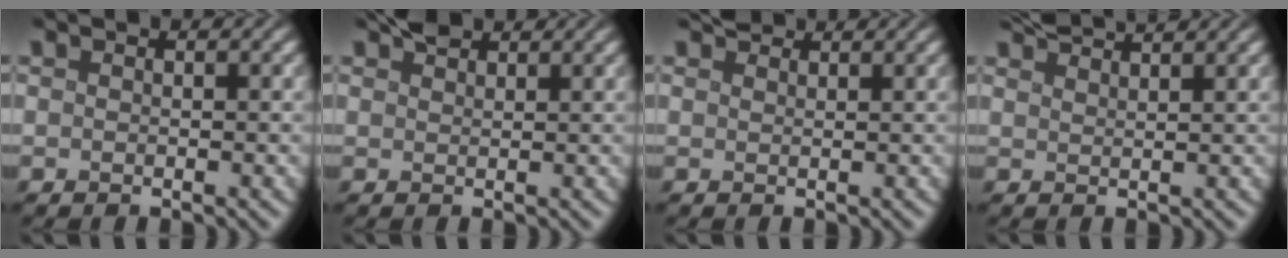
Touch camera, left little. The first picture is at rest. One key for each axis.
{"total": 2.0, "fx": 1.8, "fy": 0.6, "fz": 0.7, "tx": -0.009, "ty": 0.009, "tz": 0.034}
{"total": 1.8, "fx": 1.8, "fy": 0.4, "fz": 0.4, "tx": -0.008, "ty": 0.006, "tz": 0.029}
{"total": 3.2, "fx": 3.0, "fy": 0.4, "fz": 1.1, "tx": -0.005, "ty": 0.012, "tz": 0.051}